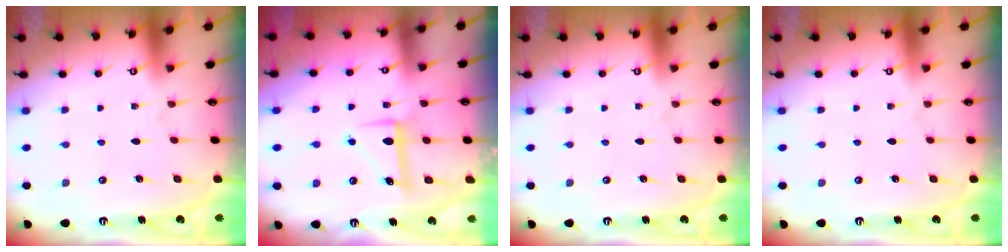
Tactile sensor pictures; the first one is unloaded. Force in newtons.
{"total": 6.7, "press": 6.7, "slide": 0.3}
{"total": 0.0}
{"total": 0.0}